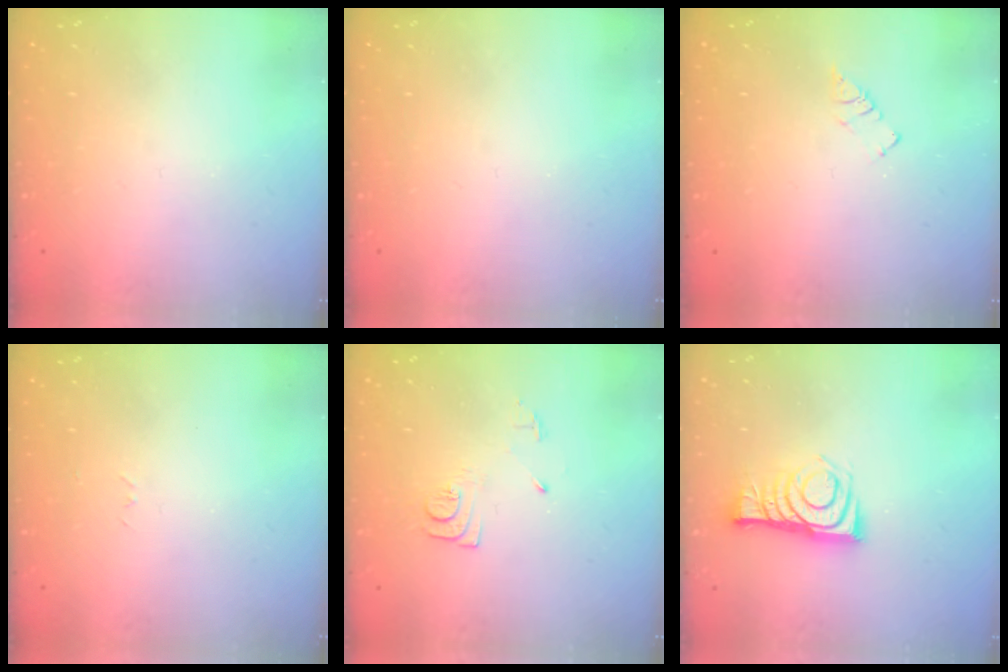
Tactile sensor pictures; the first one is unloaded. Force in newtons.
{"total": 0.0}
{"total": 2.6, "press": 2.6, "slide": 0.3}
{"total": 2.6, "press": 2.6, "slide": 0.4}
{"total": 8.4, "press": 8.3, "slide": 0.8}
{"total": 9.0, "press": 9.0, "slide": 0.2}